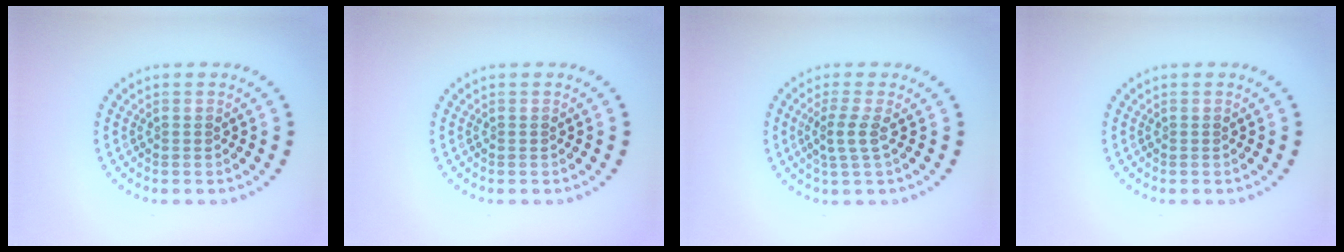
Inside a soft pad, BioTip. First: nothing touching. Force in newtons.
{"total": 0.0}
{"total": 2.0, "press": 1.6, "slide": 1.2}
{"total": 0.0}